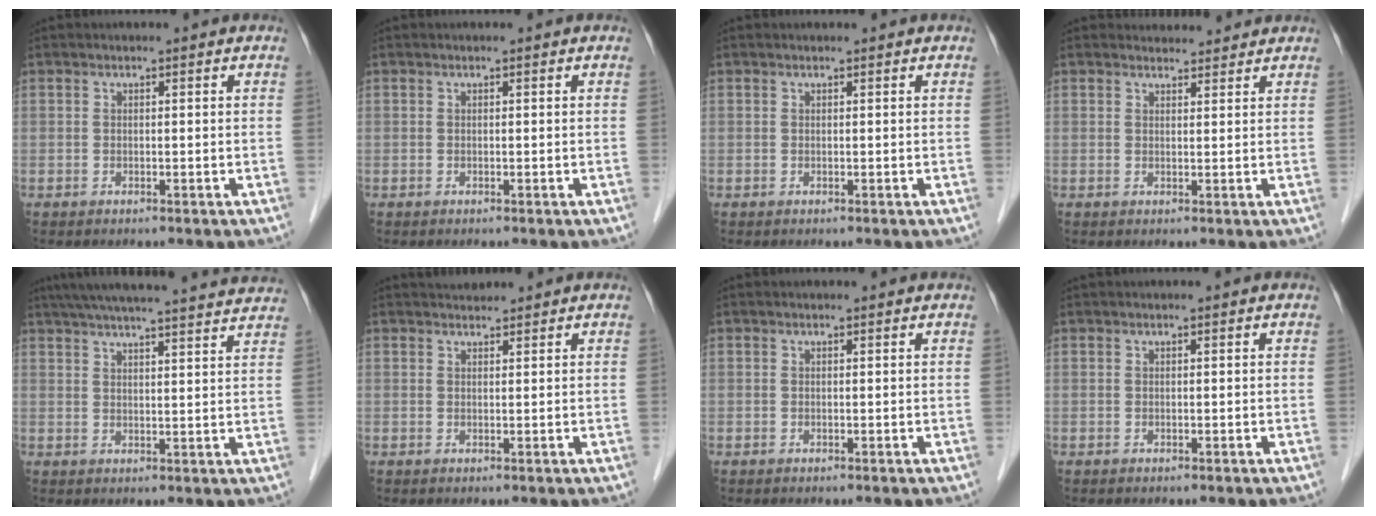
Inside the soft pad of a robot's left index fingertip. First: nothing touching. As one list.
[{"total": 0.0}, {"total": 0.0}, {"total": 3.0, "force": [2.9, 0.8, -0.1], "torque": [-0.006, 0.007, 0.036]}, {"total": 25.1, "force": [23.0, 1.1, 9.8], "torque": [-0.159, 0.007, 0.295]}, {"total": 1.8, "force": [1.8, 0.3, 0.1], "torque": [-0.007, 0.012, 0.032]}, {"total": 1.1, "force": [1.1, 0.1, 0.2], "torque": [-0.008, 0.011, 0.013]}, {"total": 0.0}]